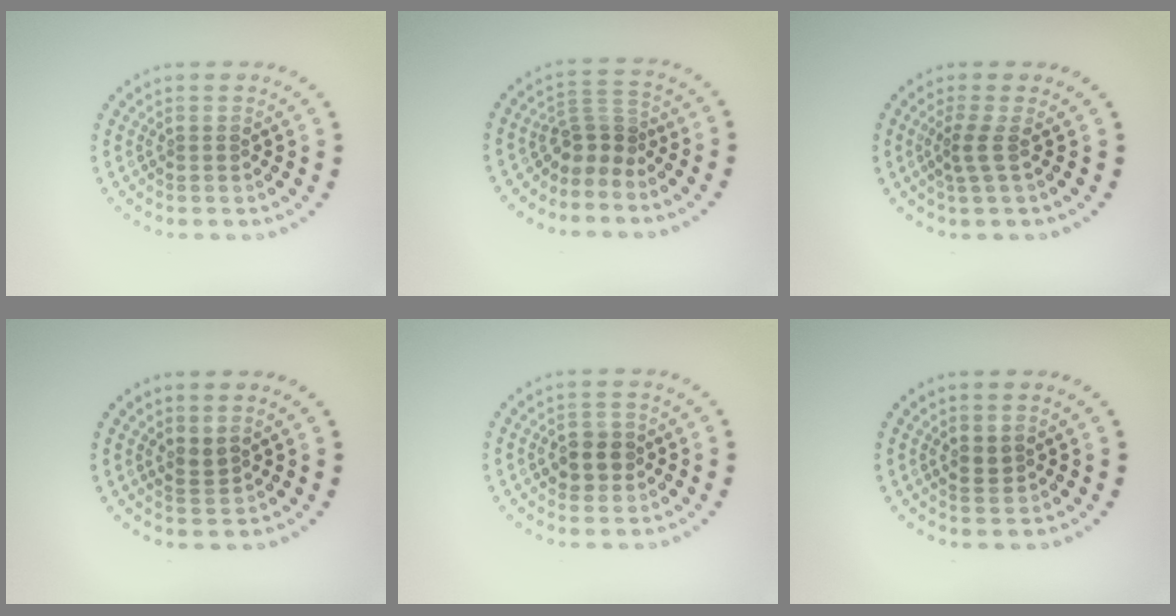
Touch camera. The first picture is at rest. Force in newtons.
{"total": 2.7, "press": 1.8, "slide": 2.0}
{"total": 1.9, "press": 1.3, "slide": 1.5}
{"total": 1.4, "press": 1.1, "slide": 0.7}
{"total": 2.4, "press": 2.3, "slide": 0.7}
{"total": 1.4, "press": 1.3, "slide": 0.5}